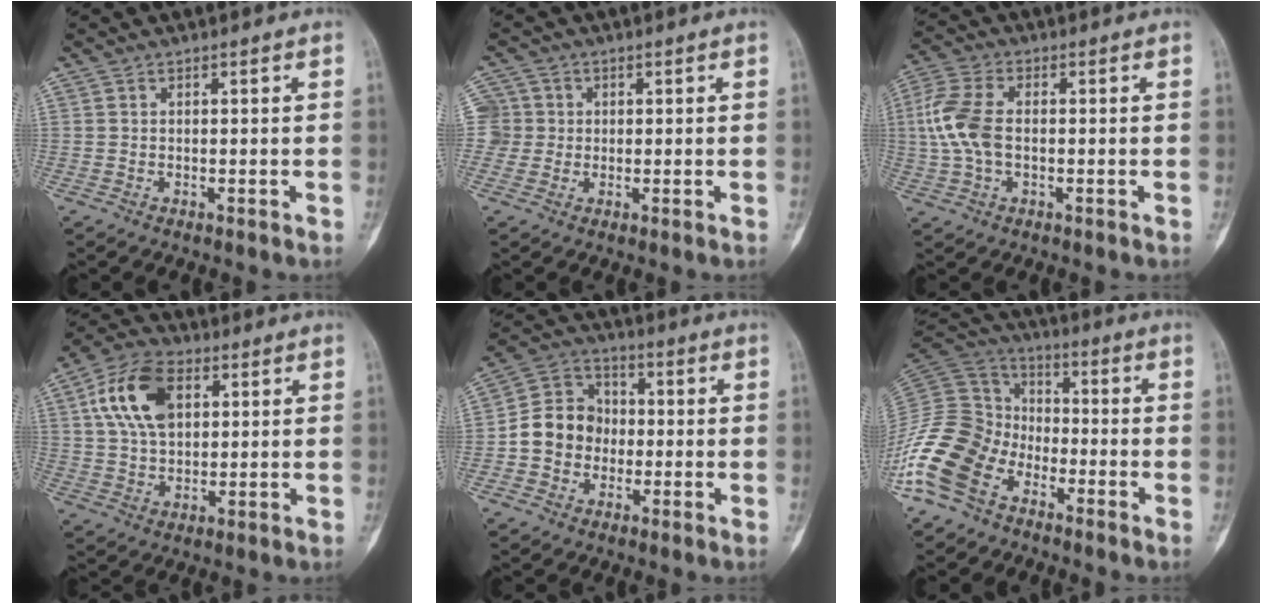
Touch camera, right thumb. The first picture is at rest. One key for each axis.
{"total": 5.2, "fx": 0.5, "fy": 5.2, "fz": 0.4, "tx": 0.016, "ty": 0.012, "tz": 0.003}
{"total": 9.5, "fx": 0.0, "fy": 5.6, "fz": 7.6, "tx": -0.181, "ty": 0.018, "tz": -0.004}
{"total": 13.2, "fx": 4.0, "fy": 8.3, "fz": 9.5, "tx": -0.166, "ty": 0.007, "tz": 0.070}
{"total": 10.4, "fx": -1.4, "fy": 9.1, "fz": 4.9, "tx": -0.060, "ty": 0.036, "tz": -0.038}
{"total": 18.2, "fx": -9.4, "fy": 12.4, "fz": 9.4, "tx": -0.193, "ty": 0.062, "tz": -0.190}